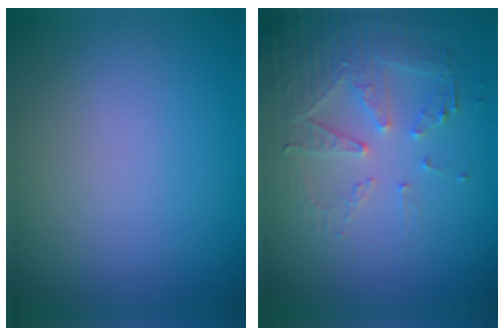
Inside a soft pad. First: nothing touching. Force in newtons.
{"total": 5.3, "press": 3.7, "slide": 3.8}